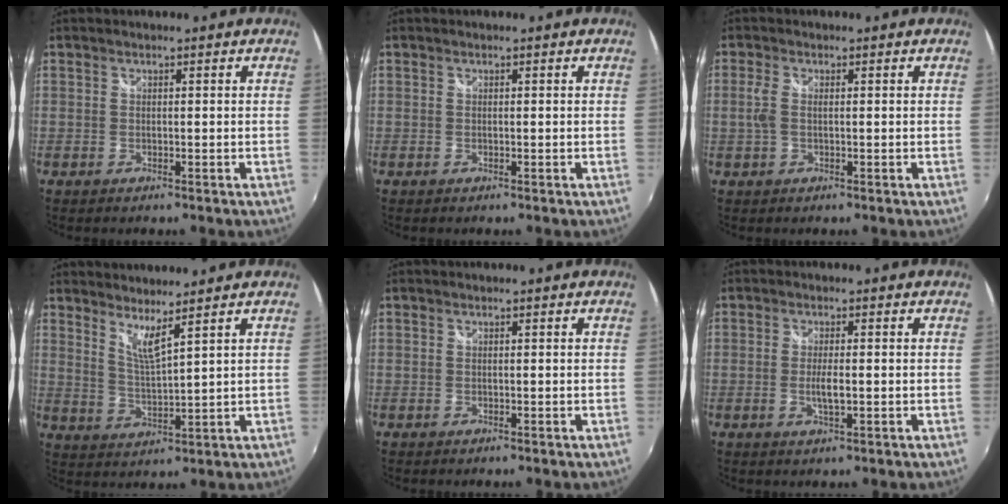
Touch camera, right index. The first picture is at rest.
{"total": 0.0}
{"total": 2.7, "force": [0.2, 1.2, 2.4], "torque": [-0.054, 0.000, 0.001]}
{"total": 4.9, "force": [4.1, -0.4, 2.8], "torque": [-0.052, -0.009, 0.071]}
{"total": 0.0}
{"total": 3.1, "force": [-0.5, 0.6, 3.0], "torque": [-0.056, -0.008, -0.009]}